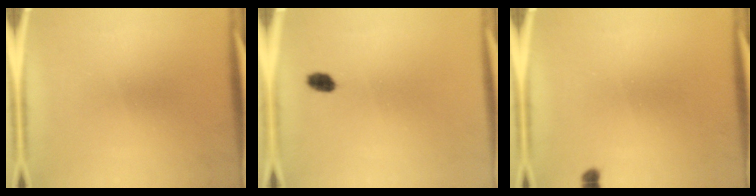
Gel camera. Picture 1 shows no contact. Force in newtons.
{"total": 2.1}
{"total": 0.8}